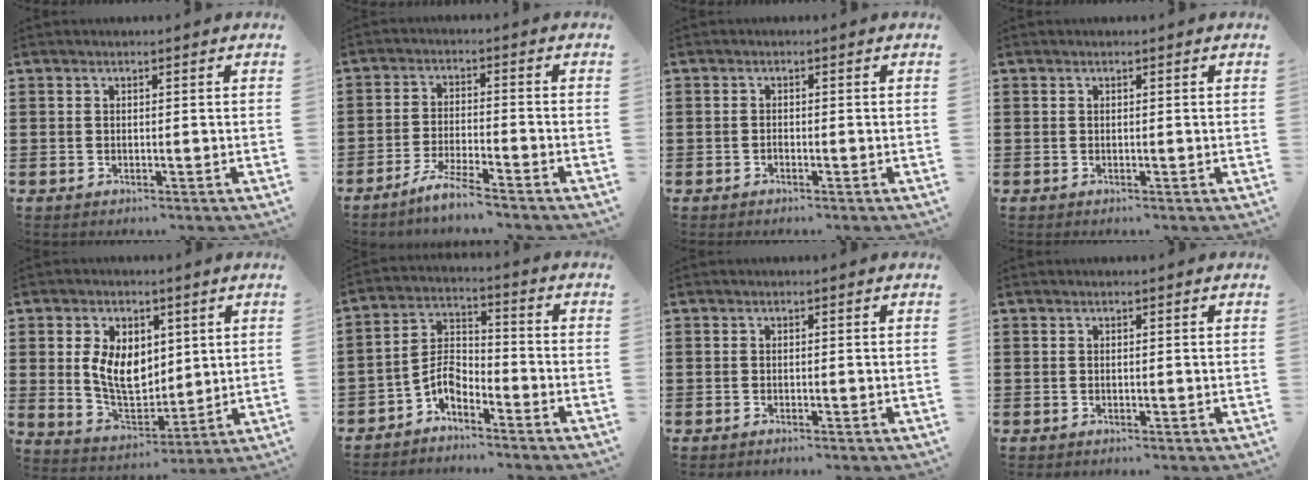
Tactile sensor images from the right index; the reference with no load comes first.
{"total": 4.6, "force": [-4.2, -0.4, 1.8], "torque": [-0.045, -0.006, -0.082]}
{"total": 0.7, "force": [-0.5, 0.4, 0.2], "torque": [-0.004, 0.002, -0.012]}
{"total": 0.0}
{"total": 7.9, "force": [1.7, 5.3, 5.6], "torque": [-0.112, 0.007, 0.029]}
{"total": 4.9, "force": [-3.5, 2.2, 2.6], "torque": [-0.064, 0.003, -0.075]}
{"total": 0.5, "force": [-0.5, -0.1, 0.1], "torque": [-0.004, -0.002, -0.010]}
{"total": 0.0}